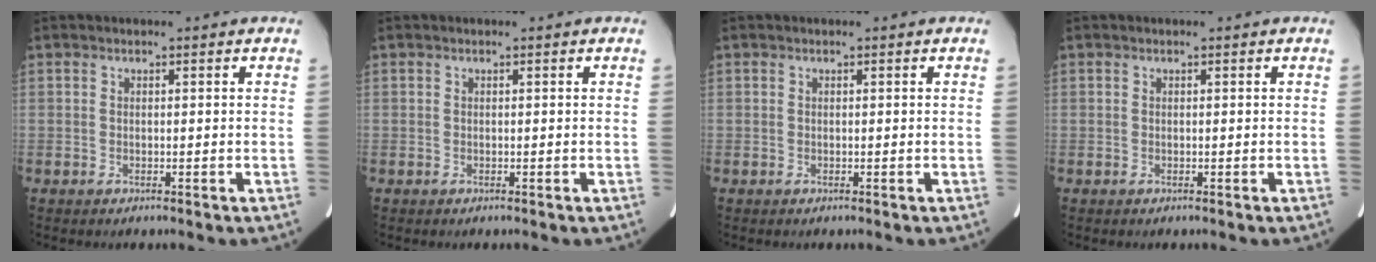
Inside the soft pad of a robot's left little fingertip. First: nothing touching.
{"total": 0.0}
{"total": 0.0}
{"total": 0.0}